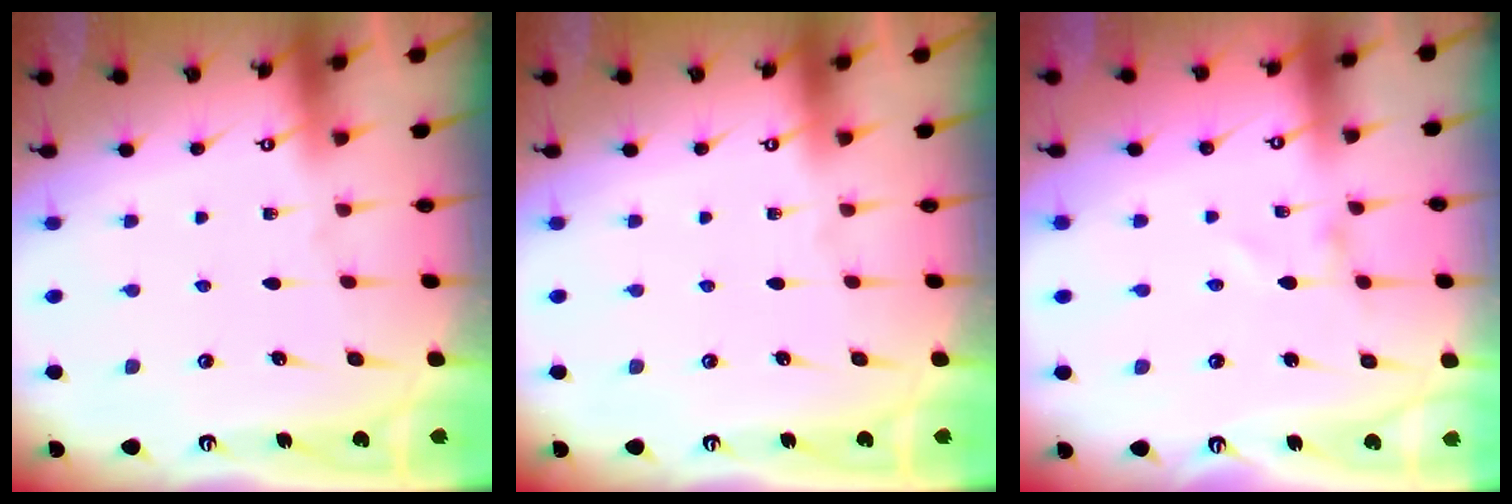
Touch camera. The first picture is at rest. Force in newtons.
{"total": 0.0}
{"total": 1.0, "press": 1.0, "slide": 0.1}